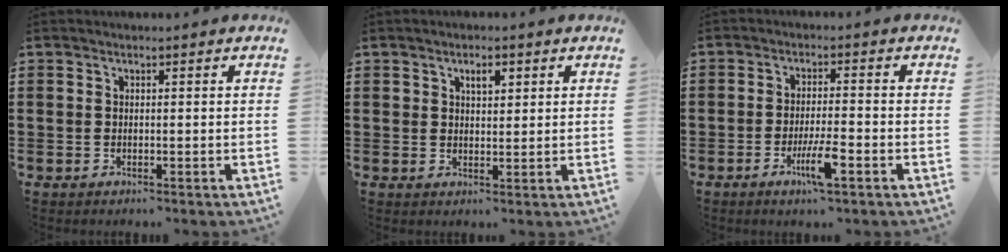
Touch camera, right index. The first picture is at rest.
{"total": 2.3, "force": [1.2, 1.3, 1.5], "torque": [-0.027, 0.004, 0.019]}
{"total": 5.7, "force": [-2.6, 0.7, 5.0], "torque": [-0.101, -0.013, -0.049]}